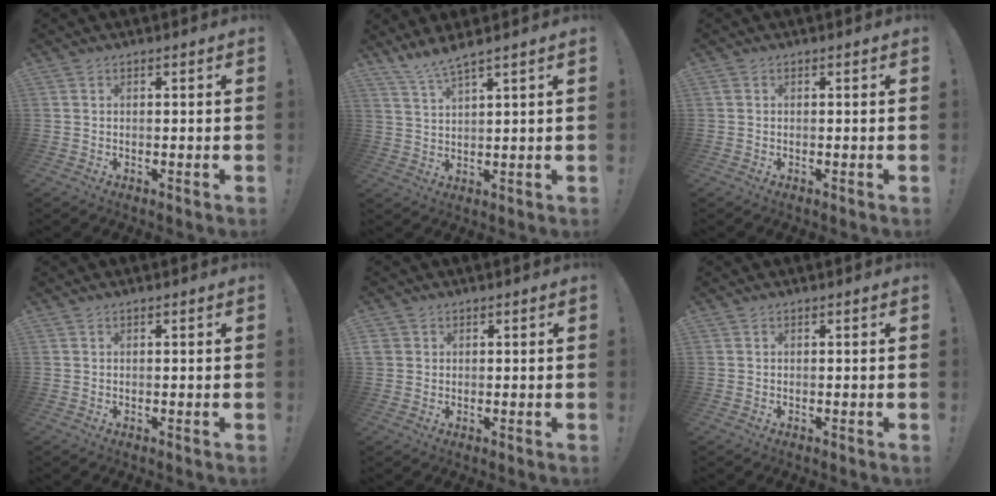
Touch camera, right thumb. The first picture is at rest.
{"total": 5.2, "force": [4.6, -0.3, 2.4], "torque": [-0.063, -0.021, 0.083]}
{"total": 0.0}
{"total": 0.0}
{"total": 2.3, "force": [1.1, 2.0, 0.2], "torque": [-0.003, -0.002, 0.020]}
{"total": 0.0}